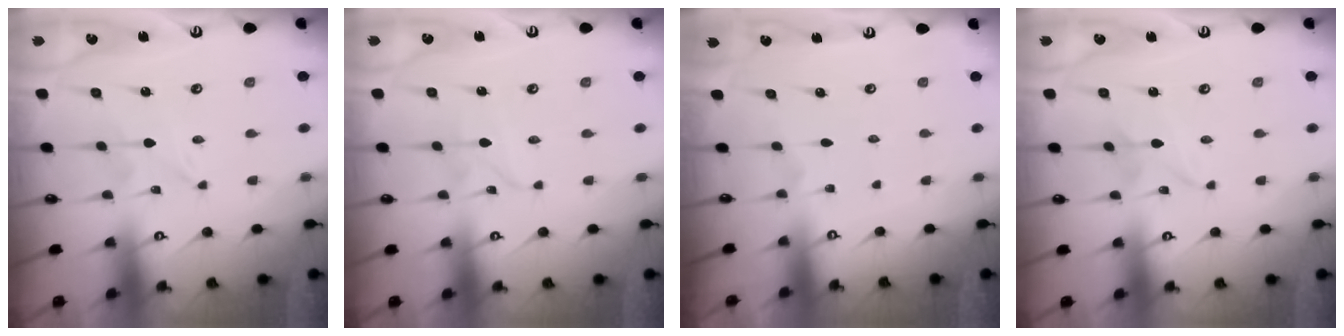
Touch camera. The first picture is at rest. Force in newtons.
{"total": 1.6, "press": 1.5, "slide": 0.2}
{"total": 0.0}
{"total": 1.0, "press": 1.0, "slide": 0.2}